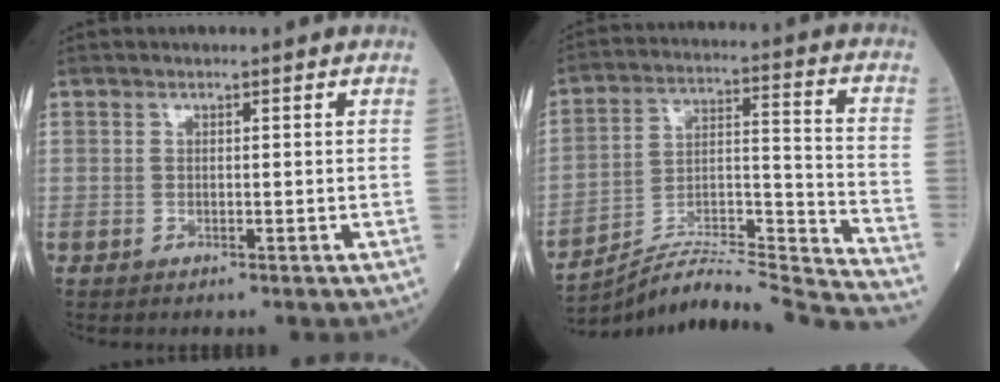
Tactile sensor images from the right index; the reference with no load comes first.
{"total": 24.0, "force": [-23.1, -2.1, 6.2], "torque": [-0.086, 0.006, -0.351]}